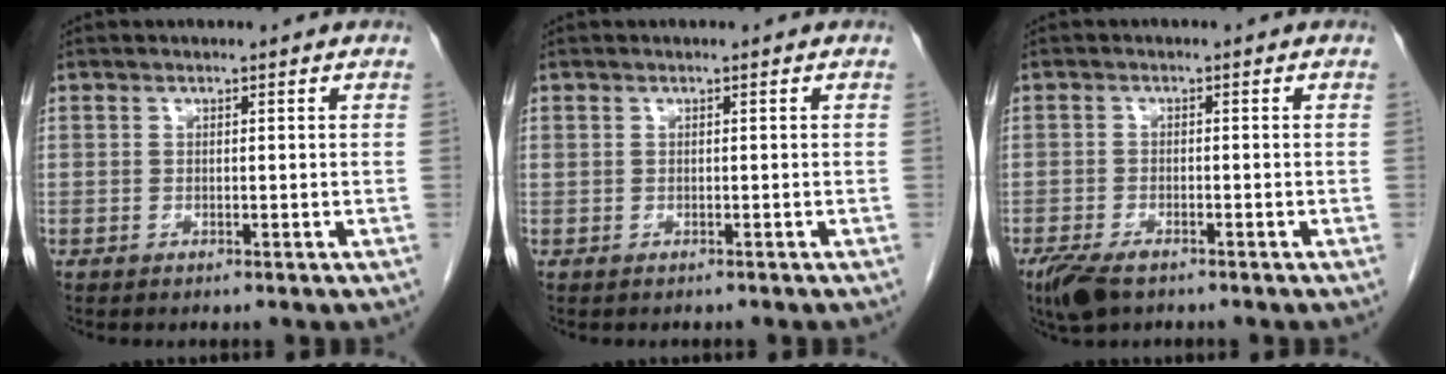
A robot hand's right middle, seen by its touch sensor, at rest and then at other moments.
{"total": 0.0}
{"total": 5.3, "force": [-3.8, 2.1, 3.0], "torque": [-0.057, -0.009, -0.064]}